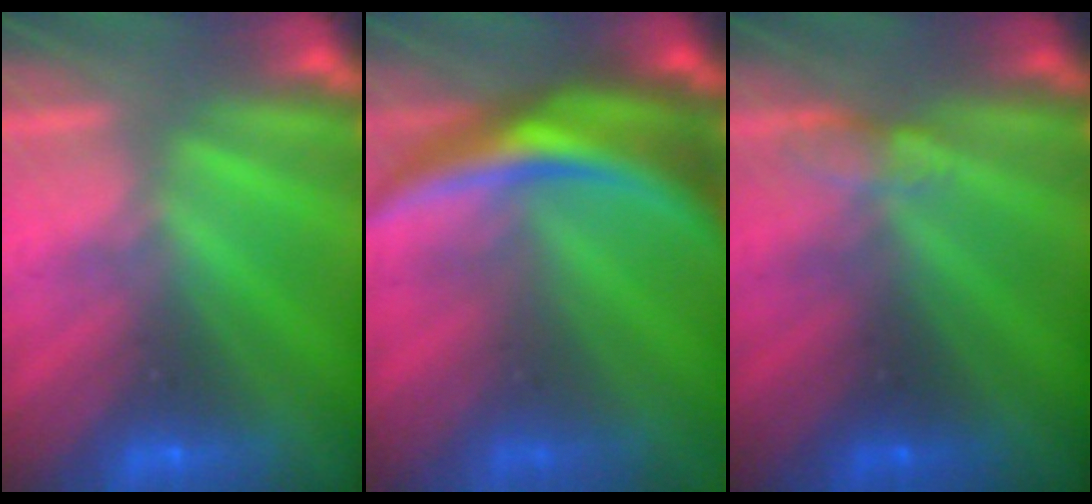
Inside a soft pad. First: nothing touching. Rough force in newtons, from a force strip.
{"total": 10.7}
{"total": 2.7}